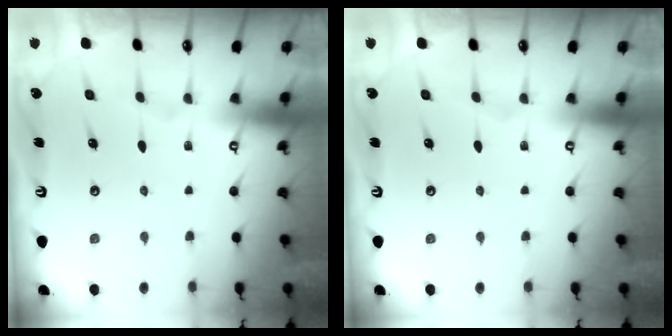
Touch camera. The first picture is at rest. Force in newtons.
{"total": 0.0}